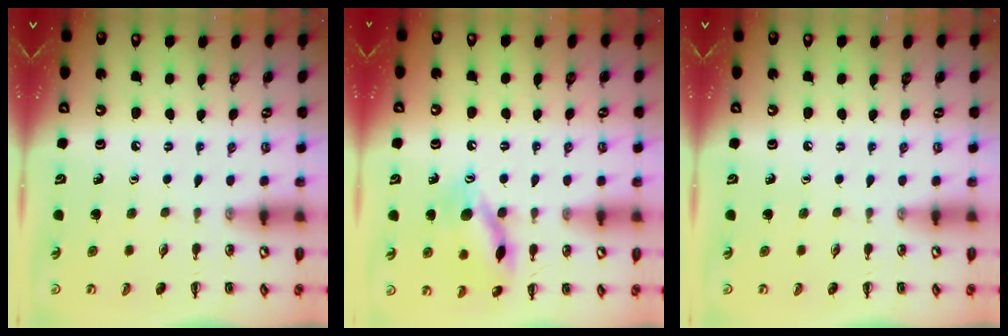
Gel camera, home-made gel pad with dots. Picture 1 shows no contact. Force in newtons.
{"total": 13.5, "press": 13.5, "slide": 1.3}
{"total": 0.0}